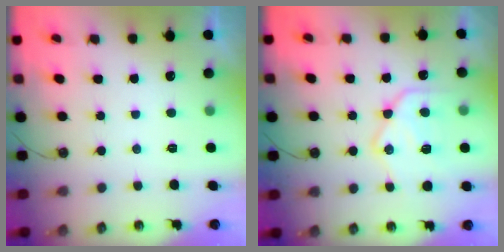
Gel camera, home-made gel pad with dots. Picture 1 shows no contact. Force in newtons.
{"total": 16.7, "press": 16.6, "slide": 1.3}